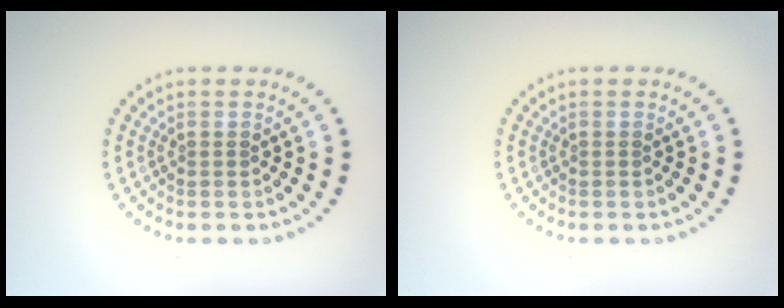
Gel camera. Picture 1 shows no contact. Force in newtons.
{"total": 0.0}